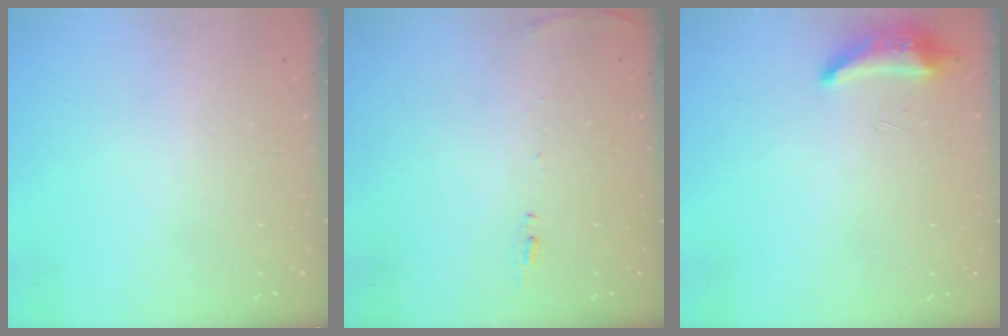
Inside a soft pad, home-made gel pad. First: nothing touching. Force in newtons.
{"total": 6.1, "press": 6.0, "slide": 0.9}
{"total": 8.3, "press": 8.1, "slide": 1.8}